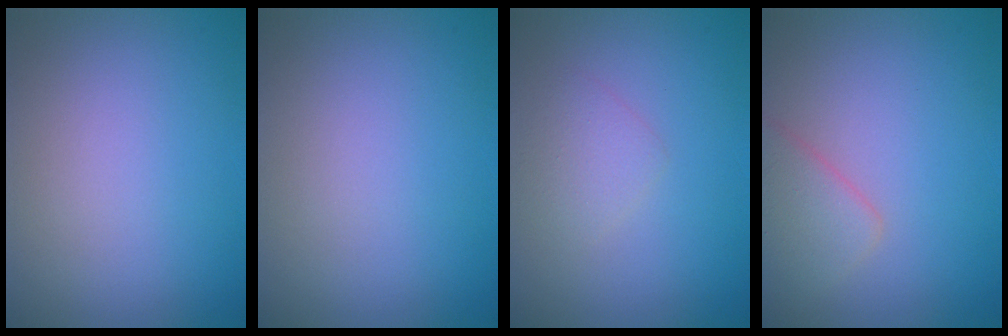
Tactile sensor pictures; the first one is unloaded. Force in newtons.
{"total": 0.0}
{"total": 1.6, "press": 1.6, "slide": 0.1}
{"total": 2.5, "press": 2.5, "slide": 0.2}